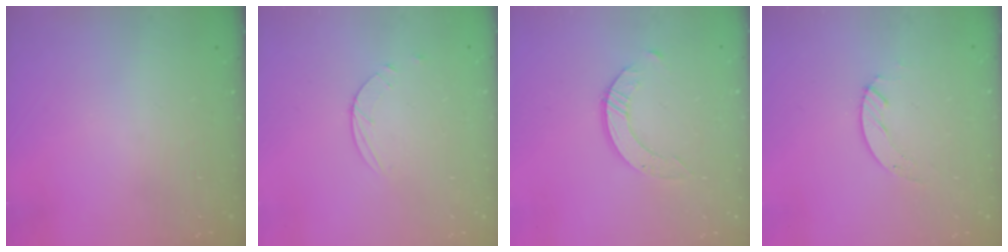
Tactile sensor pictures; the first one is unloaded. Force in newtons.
{"total": 2.5, "press": 2.4, "slide": 0.3}
{"total": 2.5, "press": 2.5, "slide": 0.3}
{"total": 2.7, "press": 2.7, "slide": 0.2}